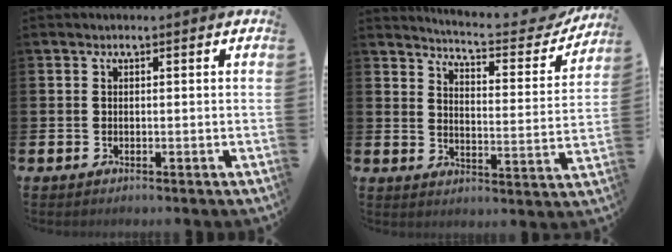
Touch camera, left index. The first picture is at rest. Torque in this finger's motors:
{"motor_torque": [0.73, -1.41, 0.07, 0.06]}